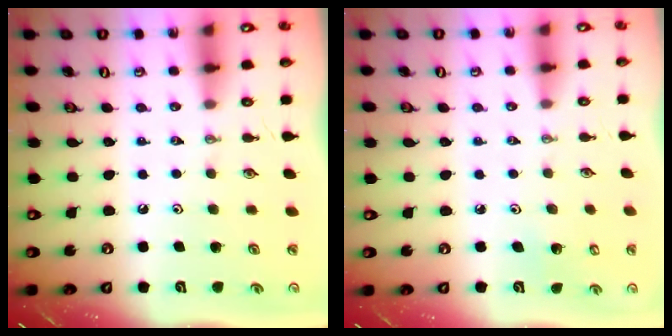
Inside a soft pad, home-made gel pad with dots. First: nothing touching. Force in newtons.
{"total": 3.0, "press": 2.9, "slide": 0.3}